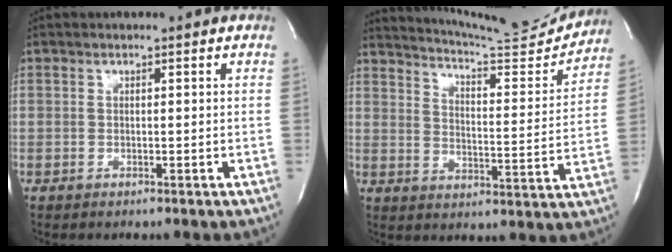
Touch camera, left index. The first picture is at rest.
{"total": 16.9, "force": [16.4, 0.2, 4.2], "torque": [-0.071, -0.070, 0.213]}